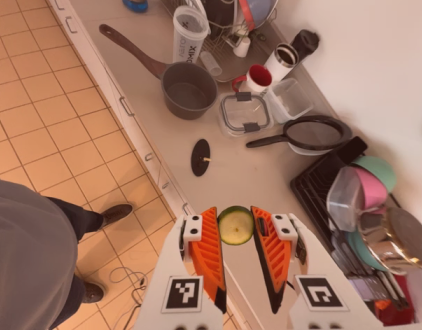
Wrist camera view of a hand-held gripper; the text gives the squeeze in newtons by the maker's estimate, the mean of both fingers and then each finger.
{"total": 9.3, "left": 9.0, "right": 9.6}